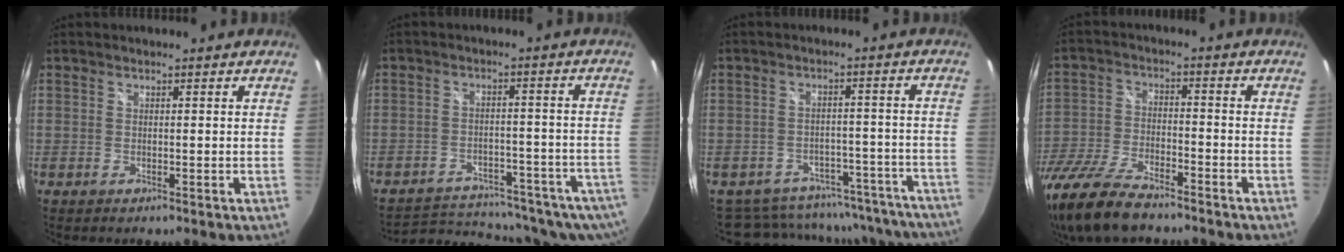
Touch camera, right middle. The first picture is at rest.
{"total": 24.3, "force": [-19.8, 8.2, 11.5], "torque": [-0.205, -0.036, -0.239]}
{"total": 23.7, "force": [-20.6, 9.6, 6.7], "torque": [-0.123, 0.038, -0.236]}
{"total": 17.2, "force": [-13.4, 5.1, 9.5], "torque": [-0.214, -0.037, -0.252]}